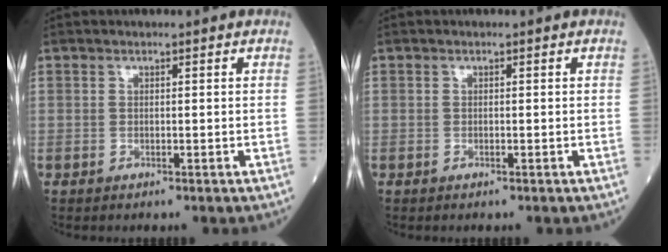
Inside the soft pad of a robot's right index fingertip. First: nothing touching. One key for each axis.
{"total": 0.0}